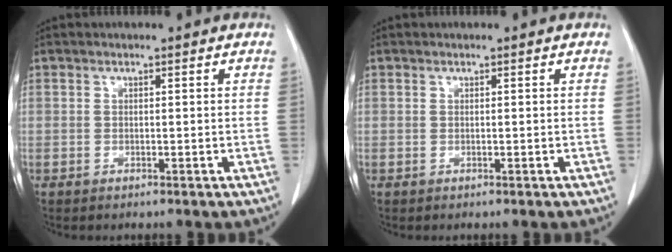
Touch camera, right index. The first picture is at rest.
{"total": 0.0}